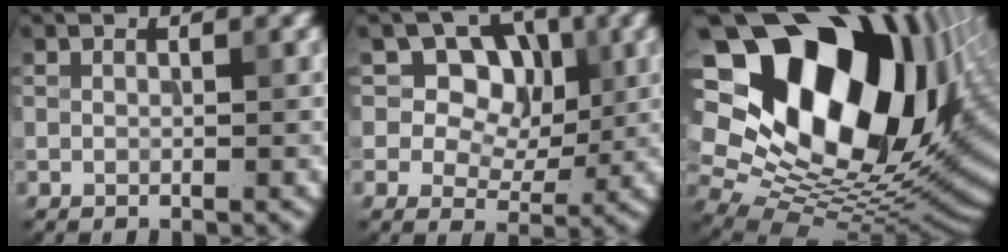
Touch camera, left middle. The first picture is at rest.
{"total": 7.4, "force": [2.8, 5.6, 4.0], "torque": [-0.061, 0.008, 0.028]}
{"total": 21.6, "force": [7.2, 13.4, 15.3], "torque": [-0.259, 0.018, 0.151]}